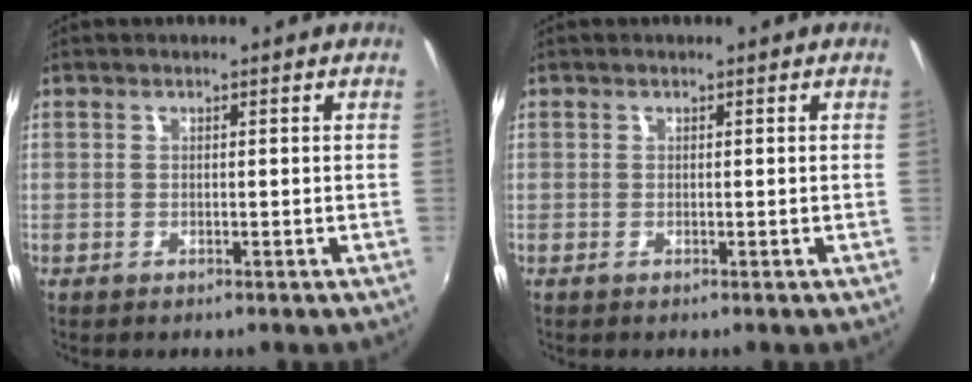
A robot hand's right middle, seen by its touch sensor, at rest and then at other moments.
{"total": 0.0}